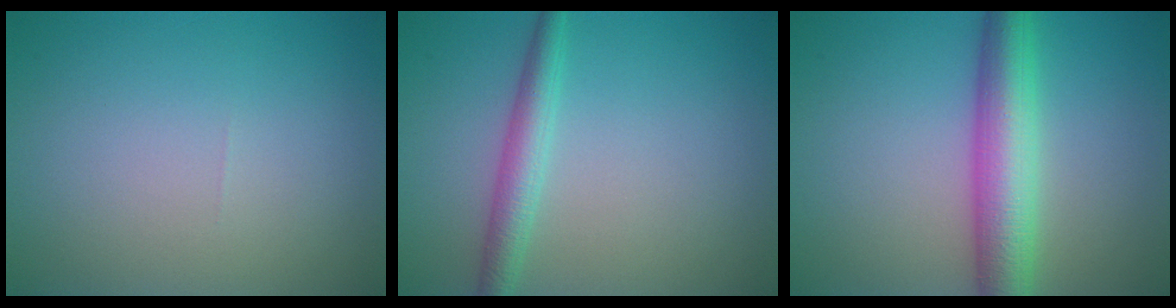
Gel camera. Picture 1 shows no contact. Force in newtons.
{"total": 2.8, "press": 2.8, "slide": 0.1}
{"total": 6.4, "press": 6.4, "slide": 0.1}